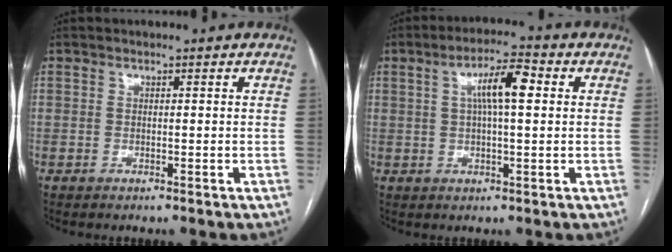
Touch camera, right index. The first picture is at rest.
{"total": 7.2, "force": [1.7, 1.3, 6.9], "torque": [-0.122, 0.020, 0.029]}